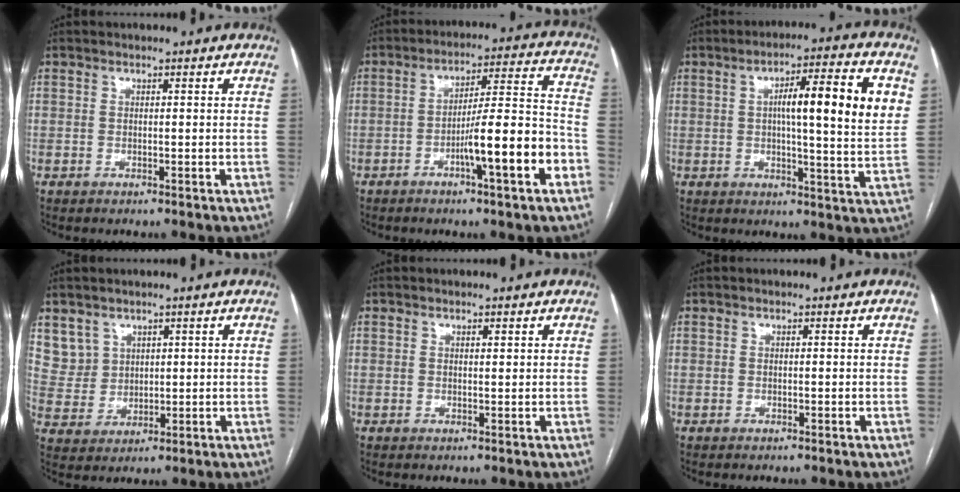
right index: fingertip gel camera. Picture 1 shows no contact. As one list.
[{"total": 12.2, "force": [-5.0, 0.6, 11.1], "torque": [-0.168, 0.012, -0.075]}, {"total": 14.0, "force": [3.3, 1.2, 13.5], "torque": [-0.197, 0.016, 0.043]}, {"total": 5.5, "force": [3.2, 4.4, 0.2], "torque": [-0.004, 0.009, 0.076]}, {"total": 0.6, "force": [0.4, 0.1, 0.4], "torque": [-0.008, -0.002, 0.006]}, {"total": 0.0}]